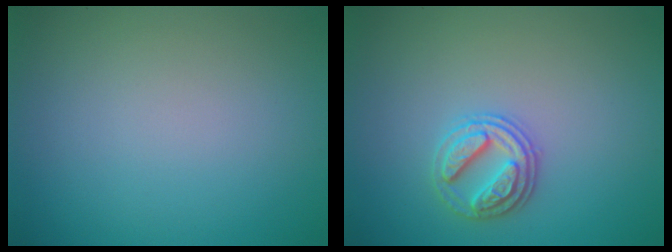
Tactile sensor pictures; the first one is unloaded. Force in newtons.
{"total": 2.6, "press": 2.6, "slide": 0.5}